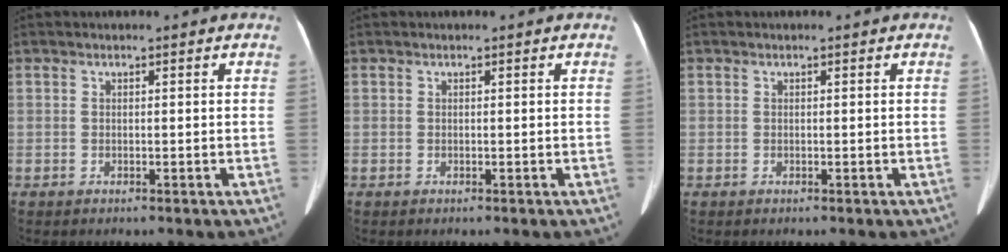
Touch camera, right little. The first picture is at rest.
{"total": 0.0}
{"total": 0.0}